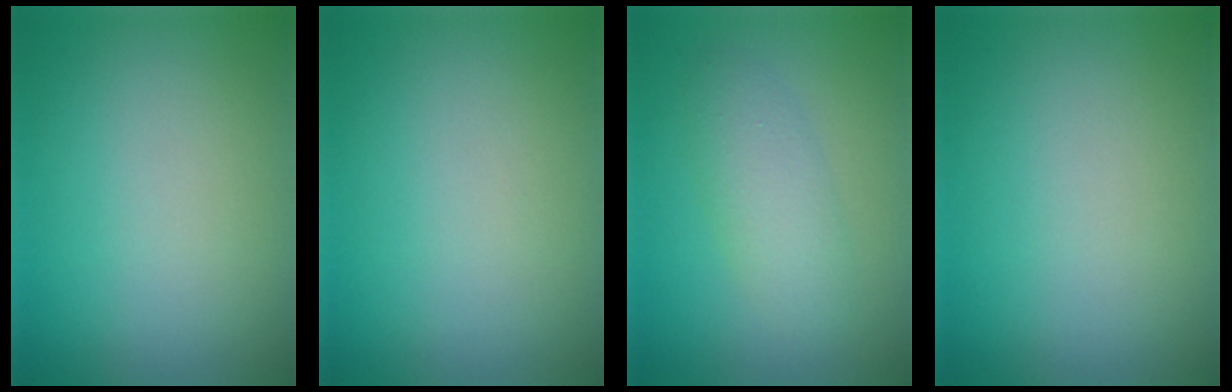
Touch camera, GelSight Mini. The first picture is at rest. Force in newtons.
{"total": 0.0}
{"total": 3.0, "press": 3.0, "slide": 0.1}
{"total": 0.0}